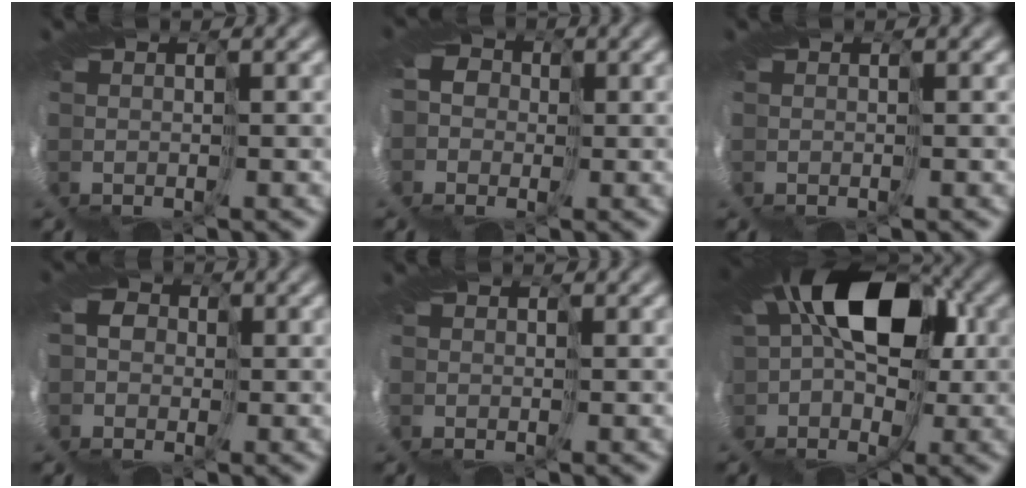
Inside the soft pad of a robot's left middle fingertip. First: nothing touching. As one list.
[{"total": 5.8, "force": [-1.5, 5.4, 1.5], "torque": [-0.044, 0.001, -0.056]}, {"total": 0.0}, {"total": 5.4, "force": [-1.2, 4.9, 1.9], "torque": [-0.040, 0.004, -0.053]}, {"total": 0.5, "force": [0.0, 0.5, 0.1], "torque": [-0.005, 0.003, -0.003]}, {"total": 11.1, "force": [2.3, 6.6, 8.6], "torque": [-0.118, 0.024, 0.014]}]